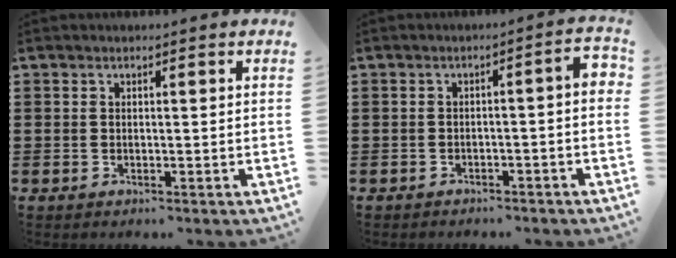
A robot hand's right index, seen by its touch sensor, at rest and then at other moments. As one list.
[{"total": 2.4, "force": [-1.7, 0.0, 1.7], "torque": [-0.029, 0.000, -0.037]}]